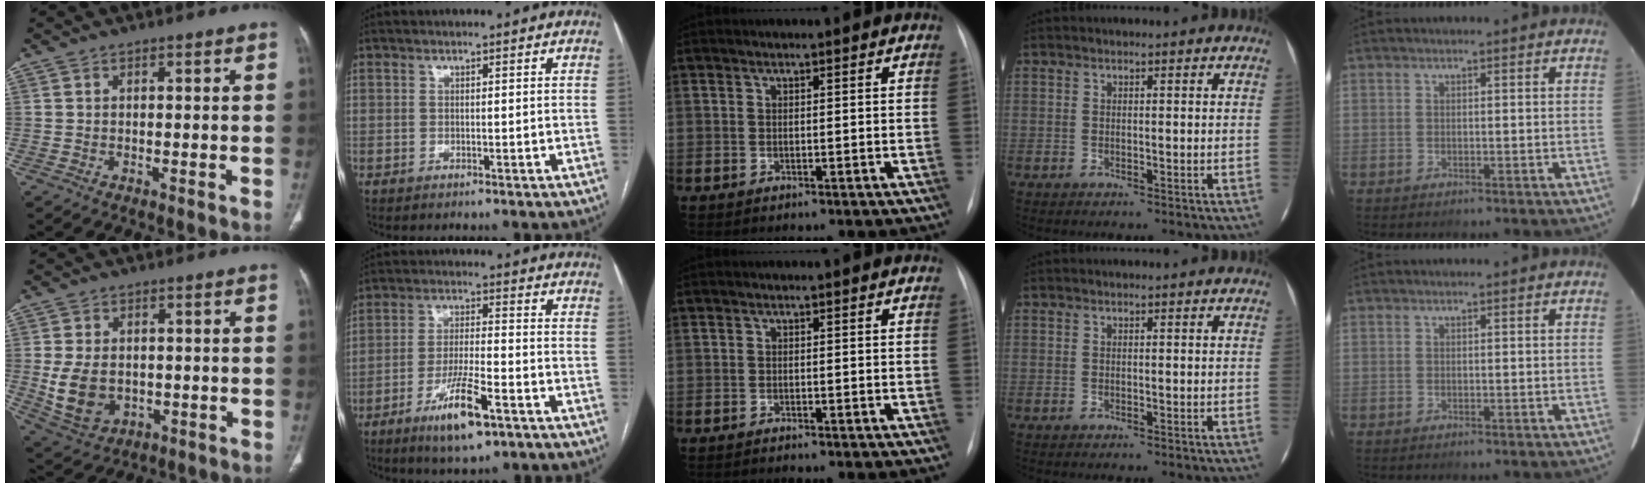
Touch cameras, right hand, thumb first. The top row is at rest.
{"thumb": {"total": 9.5, "force": [-0.7, 6.9, 6.5], "torque": [-0.115, -0.001, 0.008]}, "index": {"total": 9.8, "force": [-5.5, 1.5, 7.9], "torque": [-0.151, -0.013, -0.093]}, "middle": {"total": 1.1, "force": [-1.0, -0.1, 0.4], "torque": [-0.008, -0.002, -0.015]}}